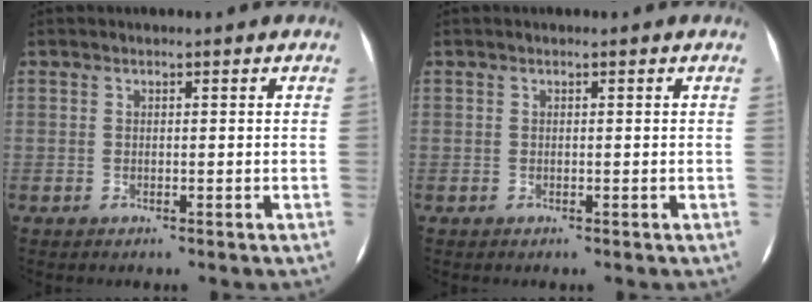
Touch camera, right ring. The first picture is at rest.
{"total": 0.0}